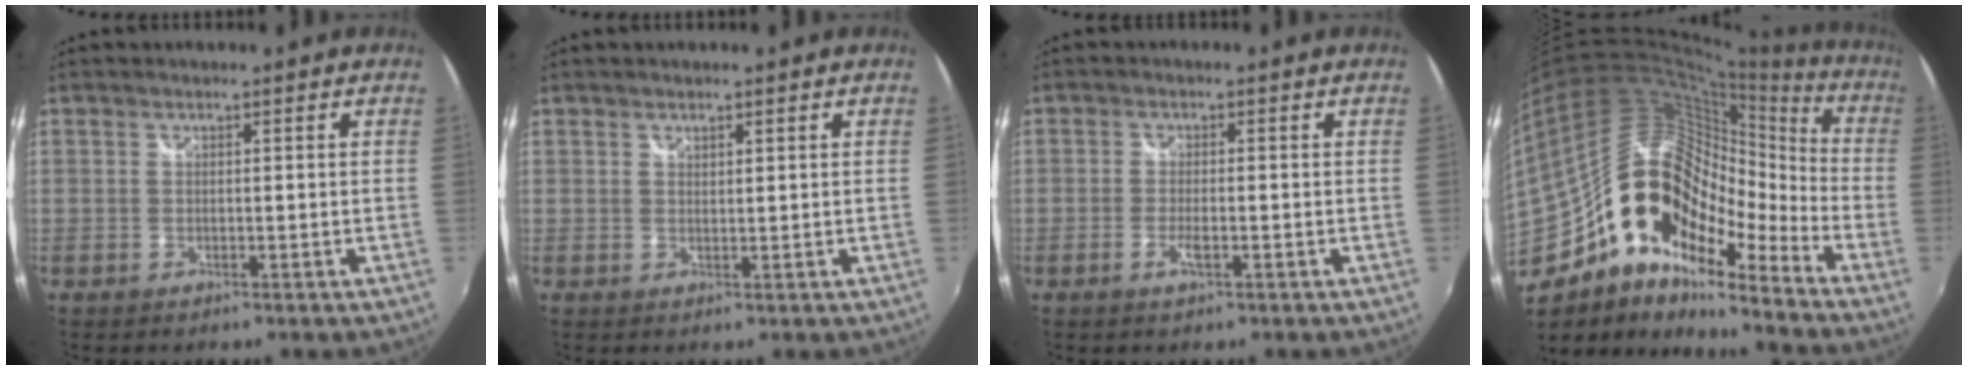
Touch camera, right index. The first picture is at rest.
{"total": 0.9, "force": [0.8, 0.3, 0.3], "torque": [-0.003, 0.000, 0.015]}
{"total": 2.6, "force": [-1.1, 0.7, 2.2], "torque": [-0.048, -0.004, -0.021]}
{"total": 23.2, "force": [-12.6, 12.9, 14.6], "torque": [-0.277, 0.001, -0.238]}